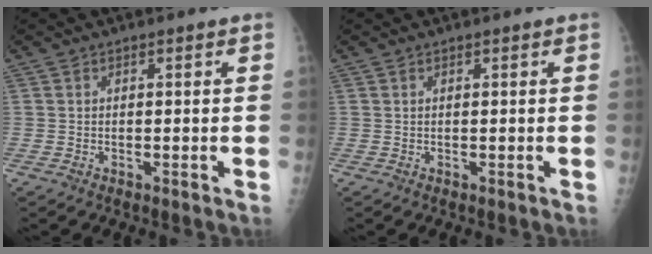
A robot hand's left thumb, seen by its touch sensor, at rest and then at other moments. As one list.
[{"total": 0.0}]